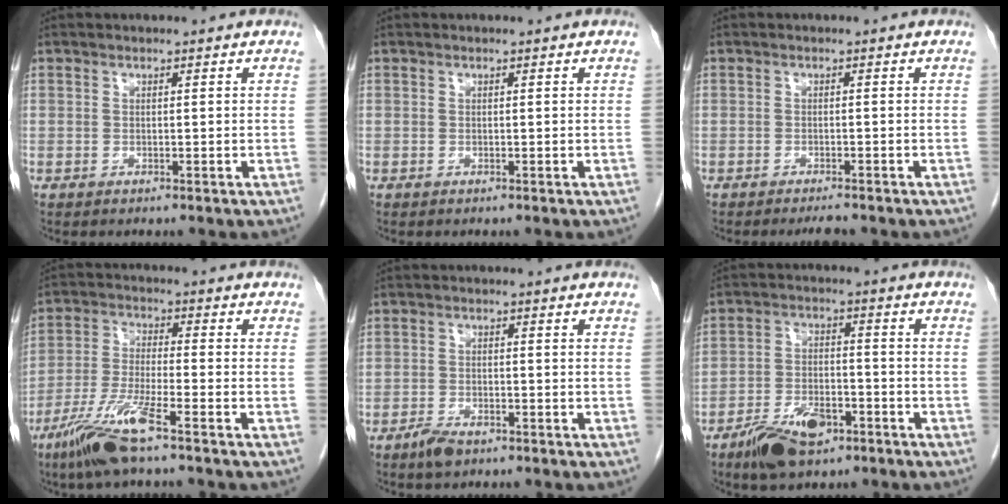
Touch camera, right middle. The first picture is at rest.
{"total": 0.0}
{"total": 1.8, "force": [-1.6, 0.1, 0.7], "torque": [-0.014, -0.004, -0.022]}
{"total": 9.4, "force": [-6.2, 0.2, 7.1], "torque": [-0.153, -0.024, -0.125]}
{"total": 3.2, "force": [-2.4, 1.2, 1.9], "torque": [-0.040, -0.002, -0.040]}
{"total": 8.5, "force": [-5.4, 3.7, 5.4], "torque": [-0.106, -0.001, -0.094]}